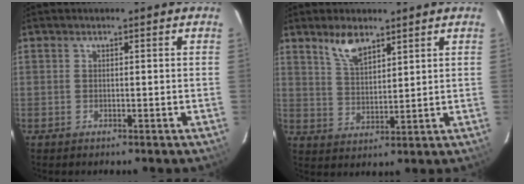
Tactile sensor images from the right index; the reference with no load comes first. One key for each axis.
{"total": 6.2, "fx": 4.5, "fy": 2.3, "fz": 3.6, "tx": -0.064, "ty": 0.001, "tz": 0.091}